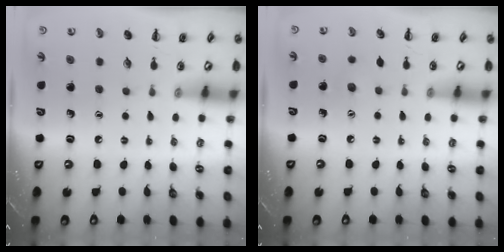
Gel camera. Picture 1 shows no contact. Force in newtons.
{"total": 4.8, "press": 4.7, "slide": 1.1}